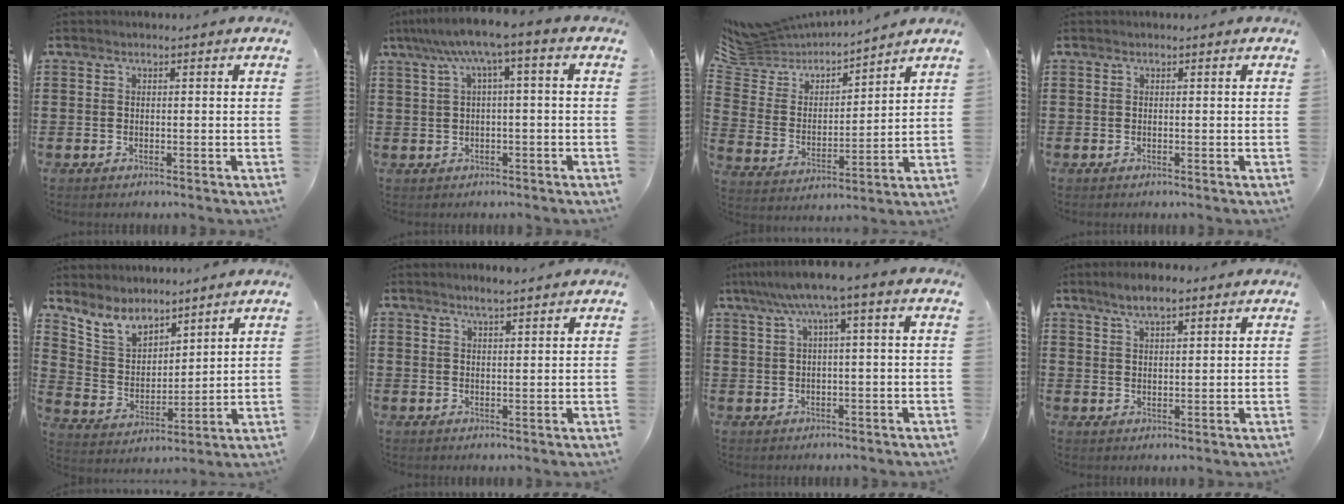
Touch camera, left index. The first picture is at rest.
{"total": 5.3, "force": [1.0, 0.2, 5.2], "torque": [-0.101, -0.005, 0.012]}
{"total": 5.2, "force": [4.9, 1.7, -0.1], "torque": [-0.051, -0.045, 0.078]}
{"total": 0.0}
{"total": 7.2, "force": [6.2, 3.3, 1.7], "torque": [-0.067, -0.028, 0.114]}
{"total": 2.7, "force": [2.4, 0.1, 1.3], "torque": [-0.028, 0.001, 0.043]}
{"total": 5.1, "force": [1.4, 0.1, 5.0], "torque": [-0.095, 0.001, 0.019]}
{"total": 3.8, "force": [2.9, 0.9, 2.3], "torque": [-0.050, 0.005, 0.052]}